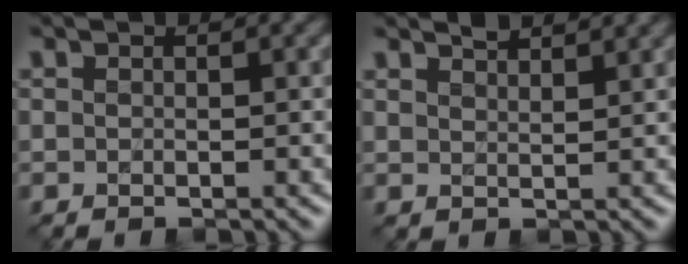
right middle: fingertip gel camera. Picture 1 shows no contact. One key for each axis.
{"total": 2.4, "fx": 2.1, "fy": 0.5, "fz": 1.0, "tx": -0.005, "ty": 0.006, "tz": 0.025}